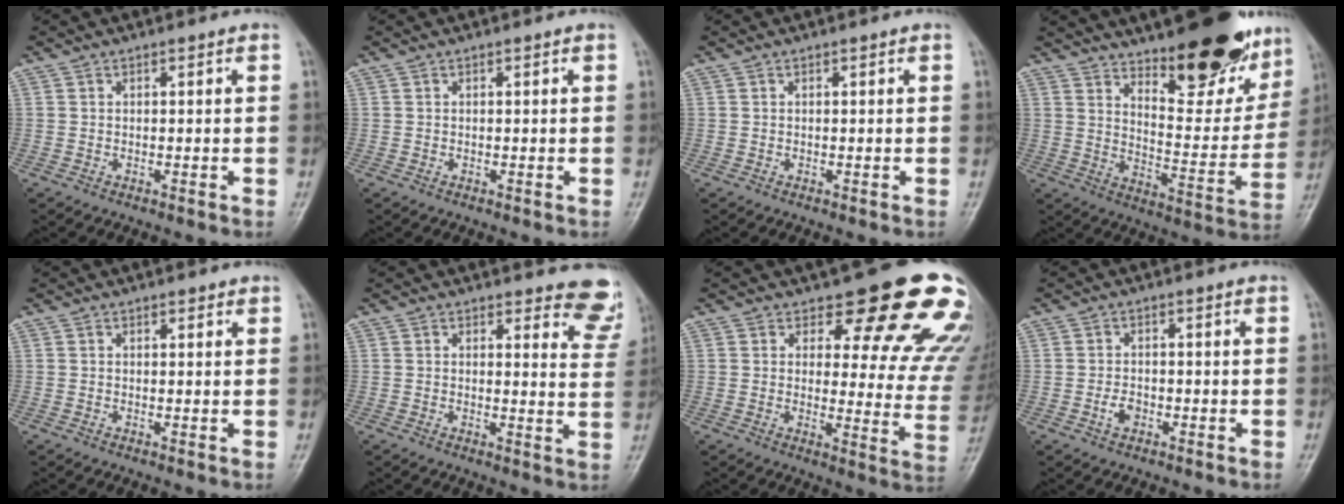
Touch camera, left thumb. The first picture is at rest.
{"total": 0.0}
{"total": 0.0}
{"total": 24.0, "force": [17.2, 8.2, 14.5], "torque": [-0.158, -0.101, 0.248]}
{"total": 1.4, "force": [1.0, 0.7, 0.7], "torque": [-0.005, -0.003, 0.010]}
{"total": 9.1, "force": [8.4, 2.8, 2.3], "torque": [0.021, -0.061, 0.064]}
{"total": 18.8, "force": [14.2, 6.7, 10.3], "torque": [-0.072, -0.091, 0.156]}
{"total": 2.4, "force": [-0.9, 1.6, 1.5], "torque": [-0.023, 0.004, -0.018]}